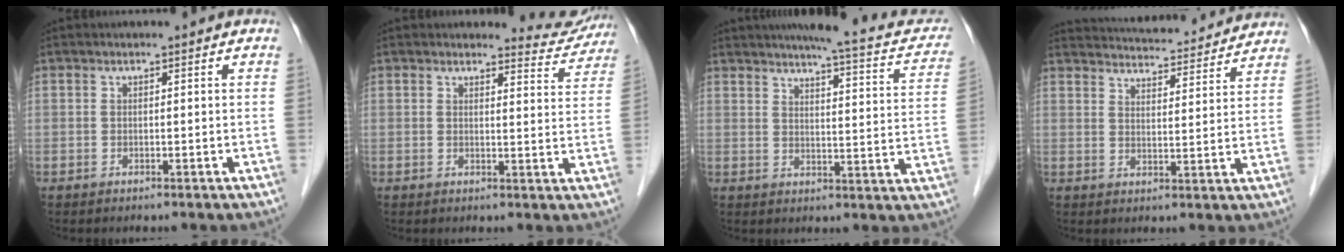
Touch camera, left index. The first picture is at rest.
{"total": 4.9, "force": [4.8, 0.8, -0.7], "torque": [0.014, -0.032, 0.040]}
{"total": 14.5, "force": [11.8, 2.8, 8.1], "torque": [-0.091, -0.004, 0.125]}
{"total": 19.7, "force": [18.8, 3.2, 5.0], "torque": [-0.076, 0.011, 0.245]}